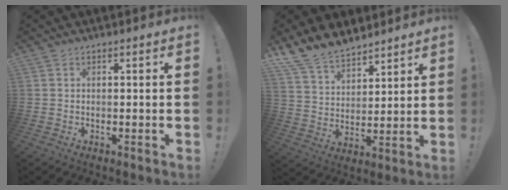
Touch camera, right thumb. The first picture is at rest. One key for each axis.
{"total": 11.6, "fx": 10.0, "fy": 5.0, "fz": 2.8, "tx": -0.068, "ty": -0.073, "tz": 0.196}